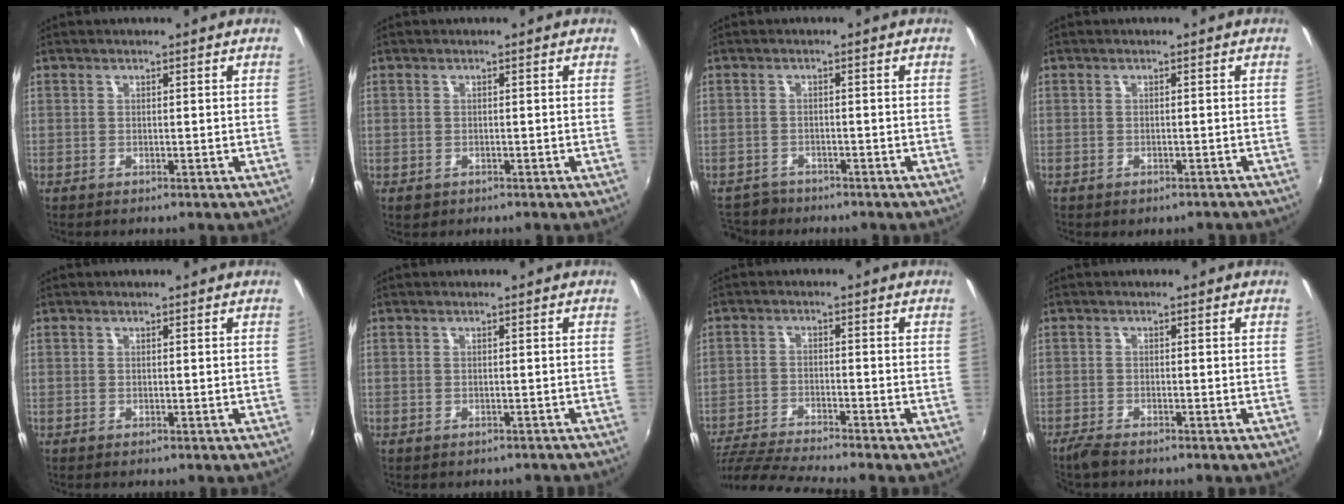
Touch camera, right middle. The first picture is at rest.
{"total": 1.9, "force": [-0.8, 1.5, 0.8], "torque": [-0.018, -0.006, -0.010]}
{"total": 4.9, "force": [-4.1, 2.6, 0.7], "torque": [-0.031, -0.001, -0.072]}
{"total": 2.6, "force": [-2.0, 1.3, 1.0], "torque": [-0.021, -0.012, -0.024]}
{"total": 0.0}
{"total": 2.3, "force": [-2.0, 1.0, 0.6], "torque": [-0.012, -0.008, -0.023]}
{"total": 10.7, "force": [-9.8, -0.7, 4.2], "torque": [-0.109, -0.025, -0.181]}
{"total": 2.8, "force": [-2.5, 0.3, 1.2], "torque": [-0.034, -0.011, -0.051]}